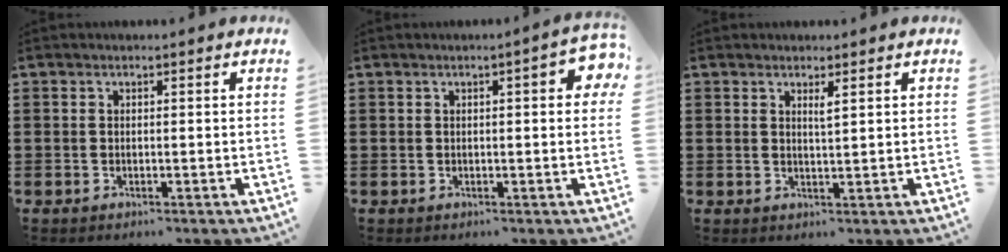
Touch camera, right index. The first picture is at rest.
{"total": 3.5, "force": [0.7, 0.7, 3.4], "torque": [-0.047, 0.001, 0.006]}
{"total": 1.5, "force": [1.0, 0.1, 1.1], "torque": [-0.023, 0.001, 0.016]}